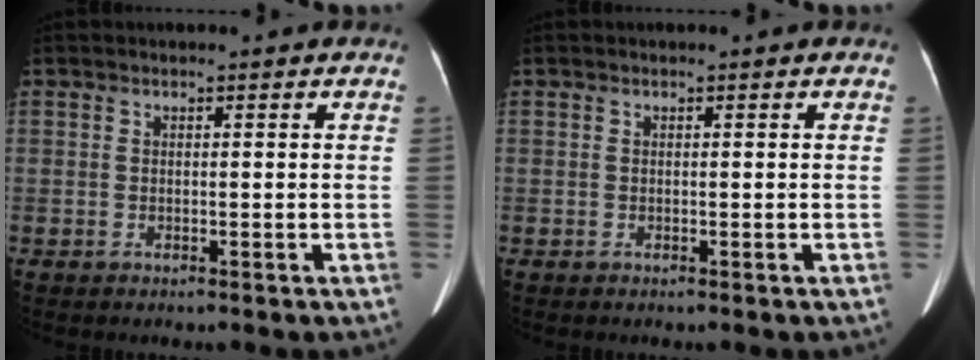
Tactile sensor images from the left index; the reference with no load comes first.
{"total": 0.0}